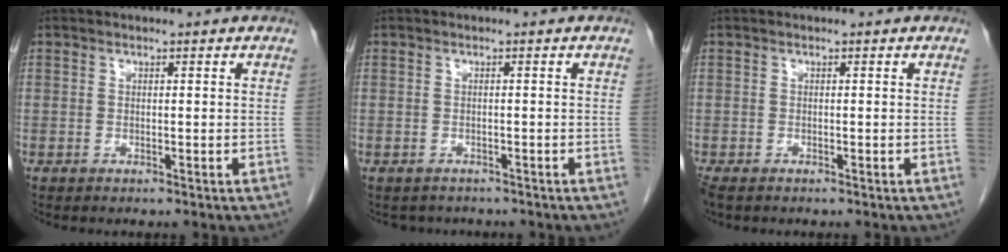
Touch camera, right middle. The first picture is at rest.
{"total": 2.7, "force": [-2.3, 1.3, 0.1], "torque": [-0.004, 0.000, -0.032]}
{"total": 2.3, "force": [-1.7, 1.1, 1.2], "torque": [-0.029, -0.008, -0.028]}